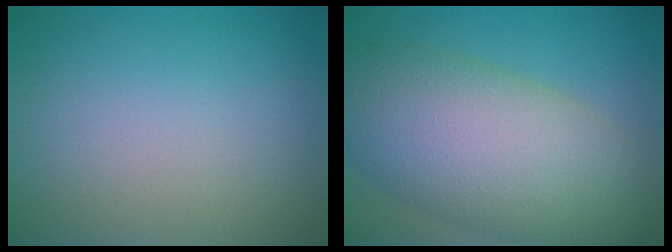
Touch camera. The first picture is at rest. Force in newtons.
{"total": 11.6, "press": 11.6, "slide": 0.5}